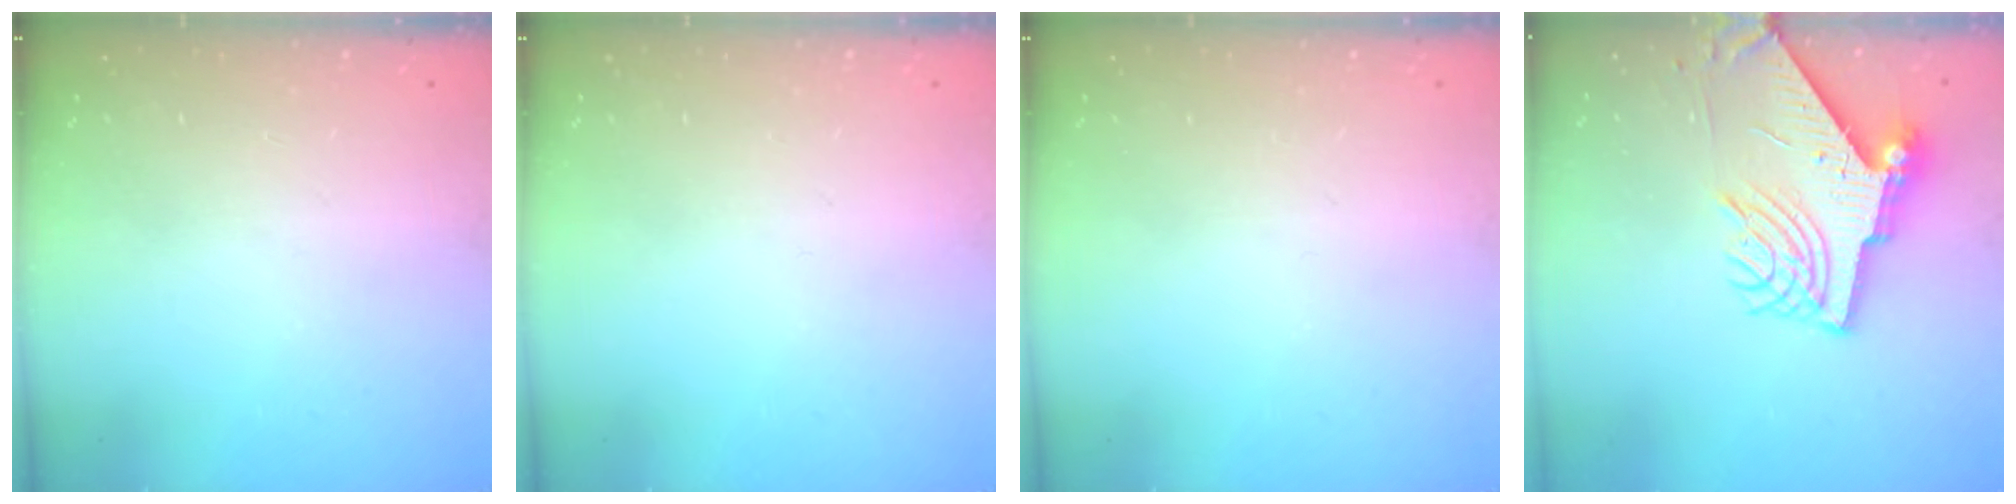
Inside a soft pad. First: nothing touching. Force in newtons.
{"total": 0.0}
{"total": 0.0}
{"total": 9.7, "press": 9.7, "slide": 1.0}